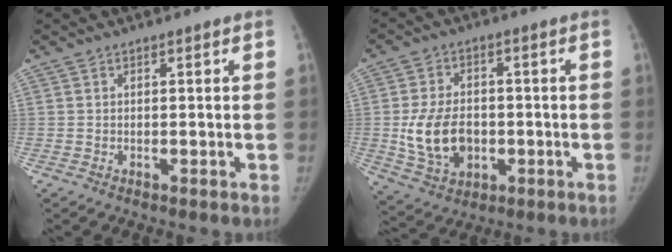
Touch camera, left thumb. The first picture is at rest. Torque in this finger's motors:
{"motor_torque": [0.18, 2.27, 0.69, -0.63, 0.31]}